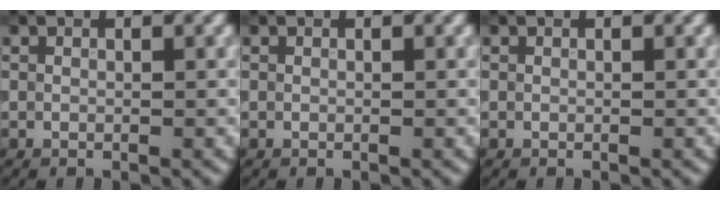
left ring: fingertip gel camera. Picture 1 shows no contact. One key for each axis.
{"total": 0.0}
{"total": 0.0}